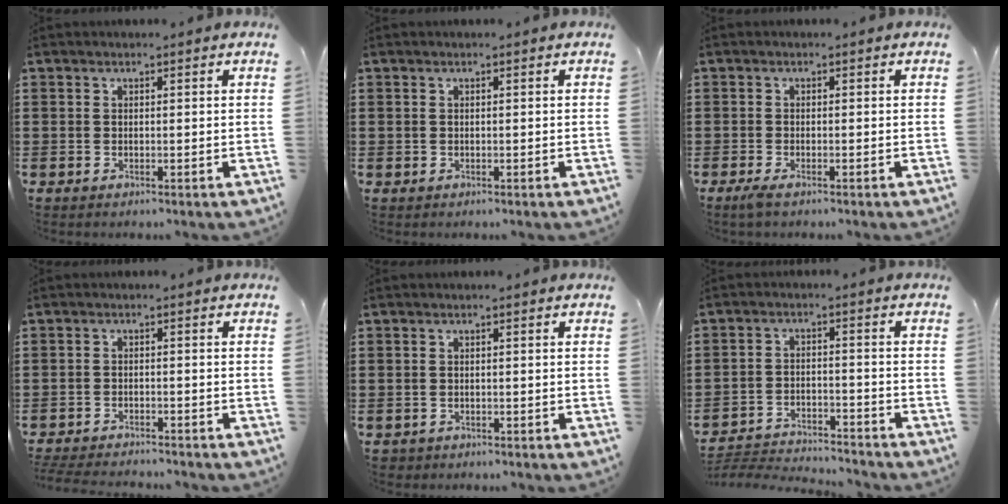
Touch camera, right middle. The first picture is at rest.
{"total": 0.0}
{"total": 1.2, "force": [-0.7, 0.2, 0.9], "torque": [-0.016, -0.004, -0.013]}
{"total": 2.8, "force": [-2.8, 0.0, 0.3], "torque": [-0.016, -0.006, -0.060]}
{"total": 0.6, "force": [-0.5, 0.3, -0.1], "torque": [-0.001, 0.002, -0.013]}
{"total": 4.0, "force": [-3.9, 0.4, 0.5], "torque": [-0.022, 0.002, -0.087]}